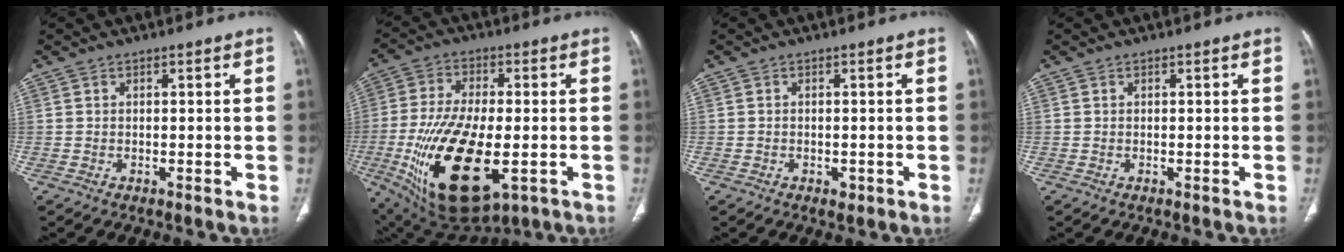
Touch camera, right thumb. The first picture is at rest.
{"total": 21.8, "force": [-5.6, 10.0, 18.6], "torque": [-0.373, -0.014, -0.077]}
{"total": 1.3, "force": [-0.6, 0.8, 0.8], "torque": [-0.008, 0.000, -0.005]}
{"total": 0.0}